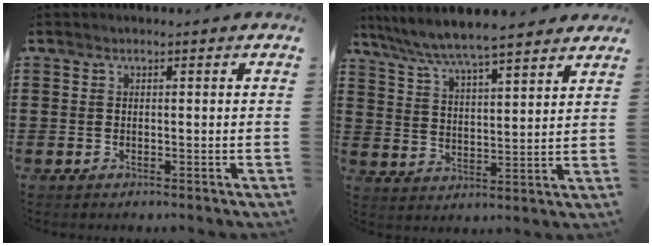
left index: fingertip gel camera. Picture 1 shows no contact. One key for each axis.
{"total": 6.0, "fx": 5.6, "fy": 0.0, "fz": 2.1, "tx": -0.065, "ty": -0.031, "tz": 0.095}